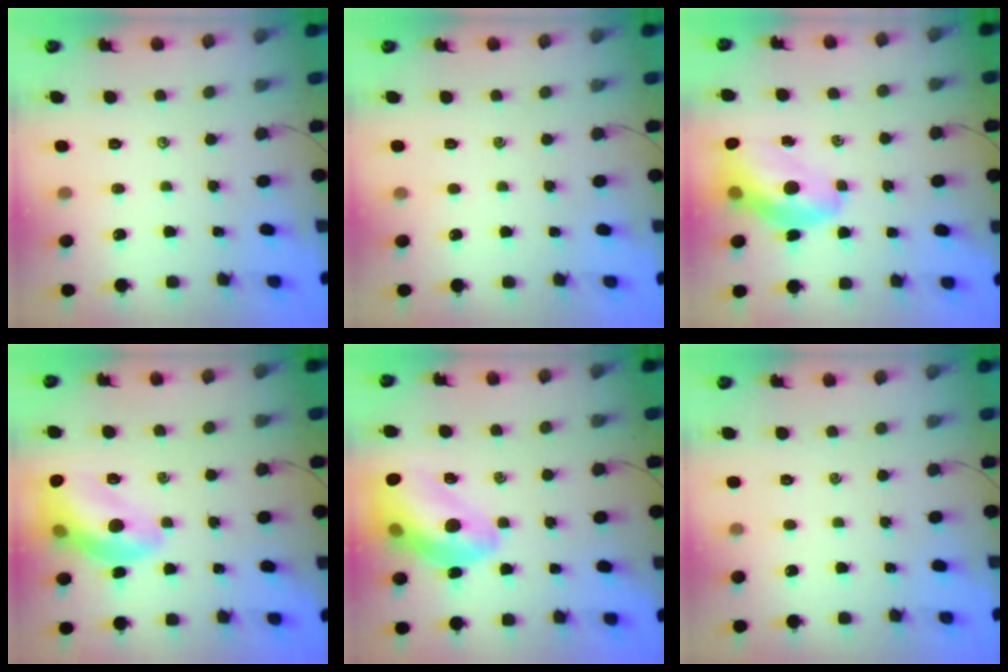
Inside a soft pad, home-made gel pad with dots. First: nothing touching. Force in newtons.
{"total": 0.0}
{"total": 12.9, "press": 12.4, "slide": 3.4}
{"total": 15.8, "press": 15.6, "slide": 2.2}
{"total": 18.8, "press": 18.6, "slide": 2.9}
{"total": 0.0}